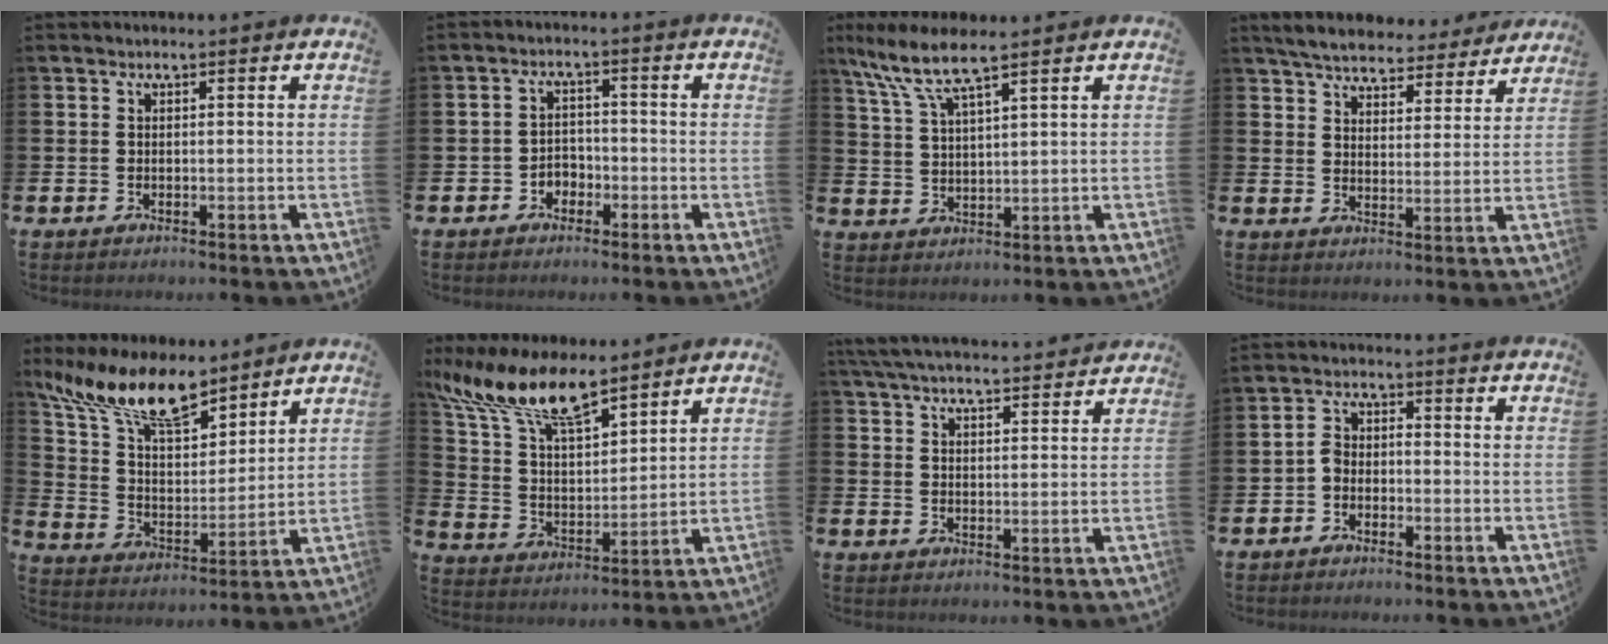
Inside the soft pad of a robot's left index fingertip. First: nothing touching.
{"total": 2.6, "force": [-1.8, 1.8, 0.5], "torque": [-0.023, 0.009, -0.039]}
{"total": 7.0, "force": [5.6, 1.0, 4.0], "torque": [-0.098, -0.016, 0.097]}
{"total": 5.7, "force": [5.5, 1.1, 0.9], "torque": [-0.039, -0.035, 0.094]}
{"total": 12.8, "force": [10.1, 4.6, 6.2], "torque": [-0.149, -0.046, 0.179]}
{"total": 11.8, "force": [9.3, 3.7, 6.3], "torque": [-0.158, -0.035, 0.166]}
{"total": 5.9, "force": [5.7, 0.6, 1.1], "torque": [-0.041, -0.031, 0.104]}
{"total": 2.5, "force": [-1.7, 1.3, 1.2], "torque": [-0.031, 0.014, -0.034]}